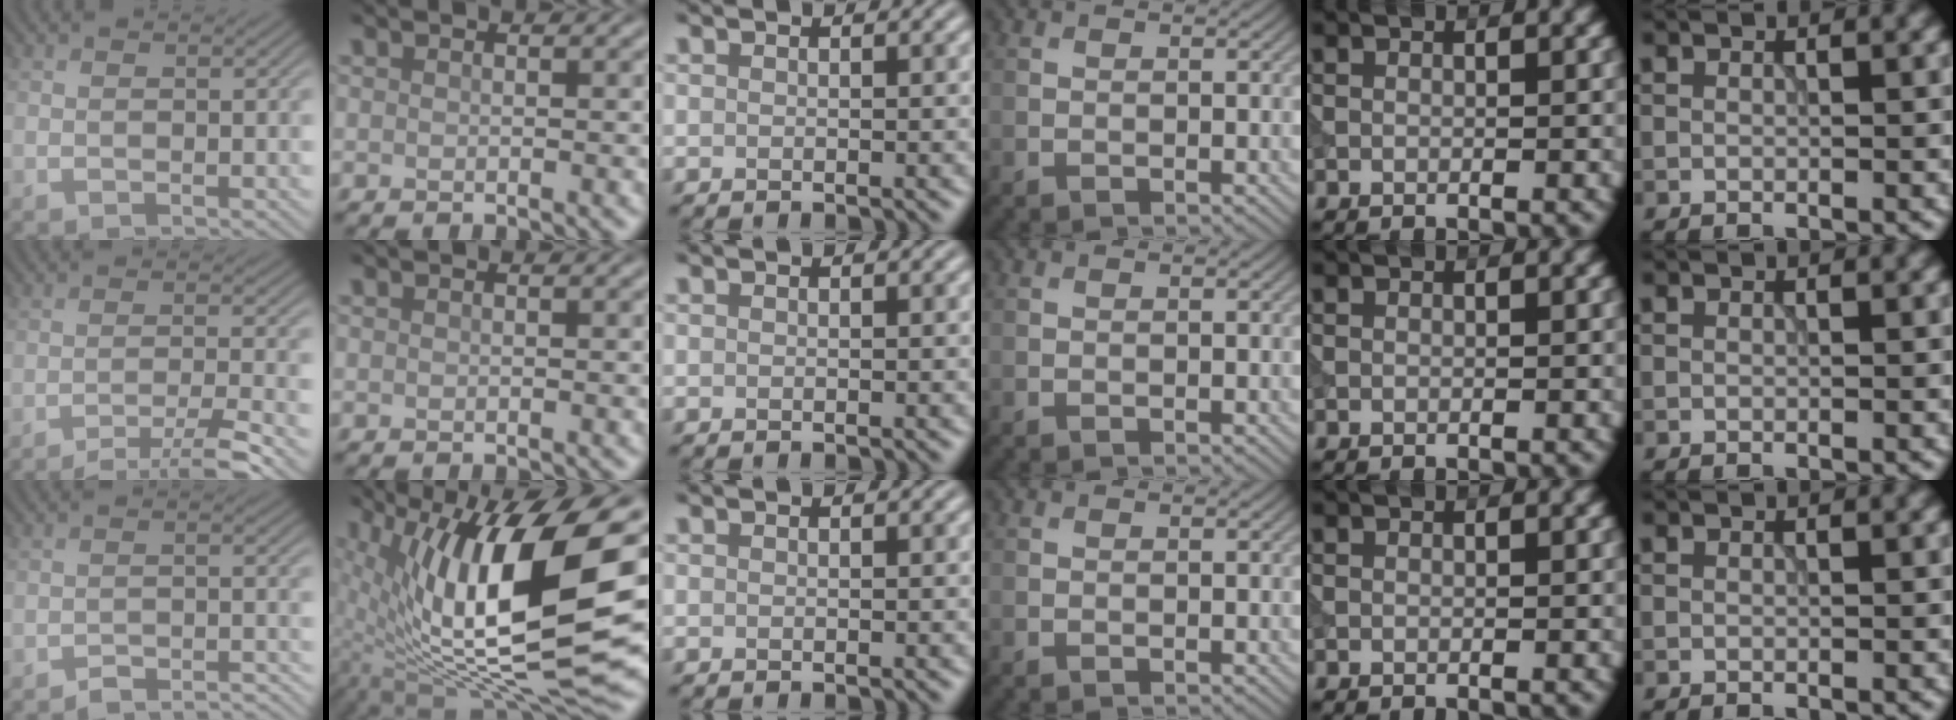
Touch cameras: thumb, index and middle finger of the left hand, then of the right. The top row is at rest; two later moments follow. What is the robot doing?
{"motion": "extract", "object": "tissue"}